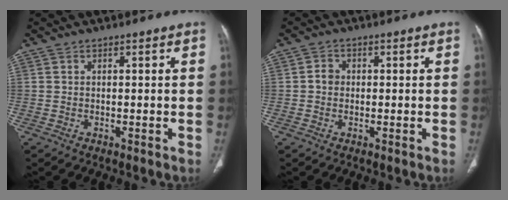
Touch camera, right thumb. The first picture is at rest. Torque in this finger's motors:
{"motor_torque": [0.46, 0.75, 0.58, -0.47, -0.01]}